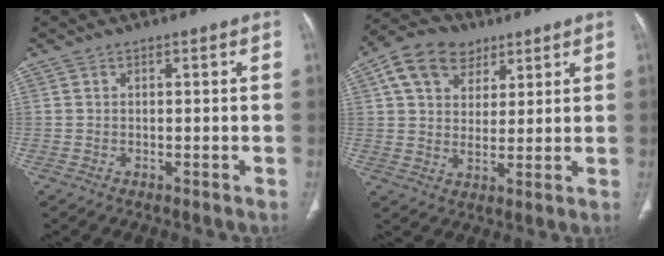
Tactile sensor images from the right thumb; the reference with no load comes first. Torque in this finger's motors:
{"motor_torque": [-0.58, 0.79, 0.88, 0.22, 0.24]}